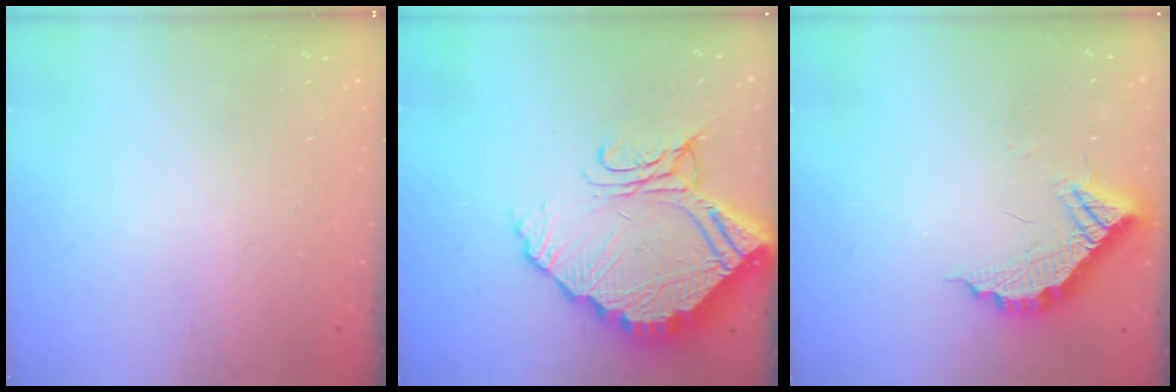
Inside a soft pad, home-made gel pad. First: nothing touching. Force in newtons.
{"total": 17.3, "press": 17.2, "slide": 1.9}
{"total": 11.6, "press": 11.6, "slide": 0.5}